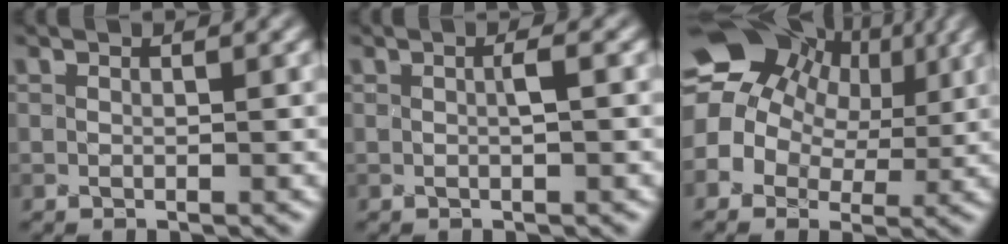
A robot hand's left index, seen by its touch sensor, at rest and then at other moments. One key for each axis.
{"total": 0.9, "fx": -0.5, "fy": -0.1, "fz": 0.7, "tx": -0.012, "ty": 0.007, "tz": -0.002}
{"total": 13.0, "fx": 4.3, "fy": 10.3, "fz": 6.7, "tx": -0.133, "ty": 0.050, "tz": 0.068}